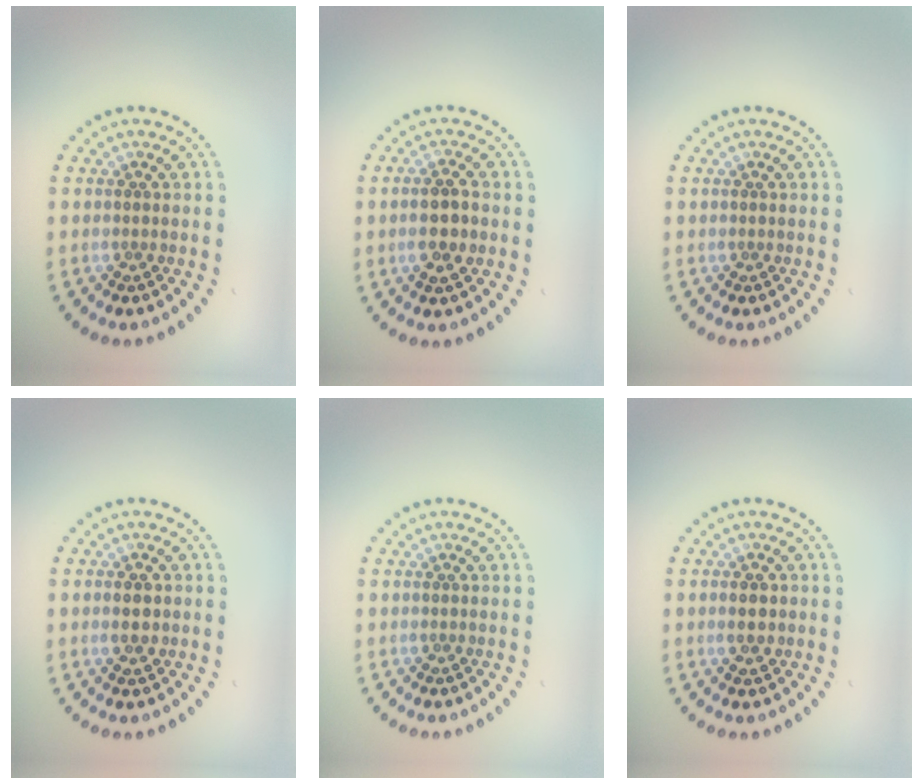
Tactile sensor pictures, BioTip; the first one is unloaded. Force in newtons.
{"total": 2.8, "press": 2.7, "slide": 0.6}
{"total": 0.0}
{"total": 2.3, "press": 2.2, "slide": 0.1}
{"total": 0.0}
{"total": 2.3, "press": 2.2, "slide": 0.1}